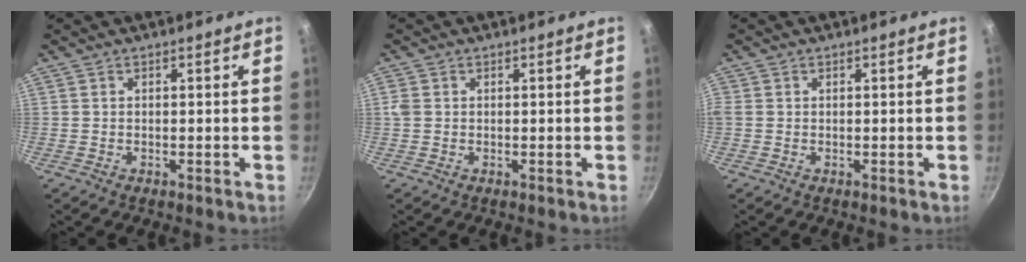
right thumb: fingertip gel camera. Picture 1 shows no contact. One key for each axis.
{"total": 1.6, "fx": 0.1, "fy": 1.3, "fz": 1.0, "tx": -0.025, "ty": 0.002, "tz": 0.002}
{"total": 1.3, "fx": 0.1, "fy": 1.1, "fz": 0.7, "tx": -0.024, "ty": 0.005, "tz": 0.005}